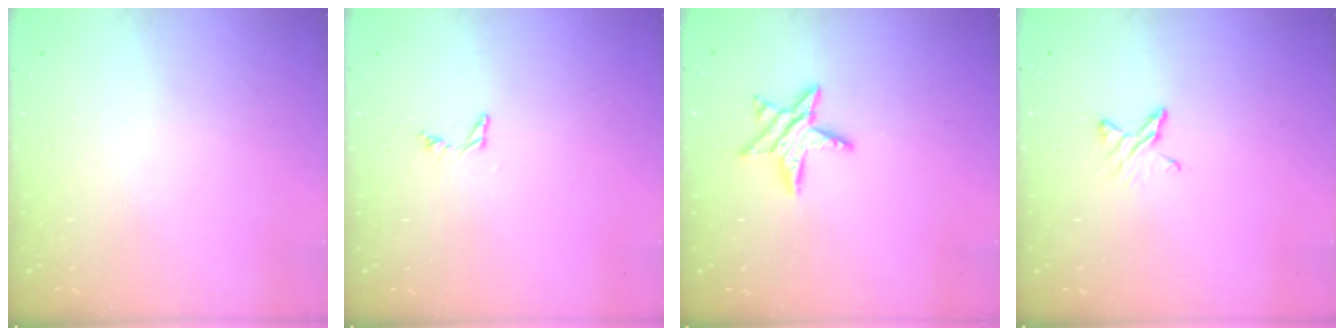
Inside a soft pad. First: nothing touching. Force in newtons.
{"total": 3.8, "press": 3.7, "slide": 0.4}
{"total": 8.2, "press": 8.2, "slide": 0.1}
{"total": 4.3, "press": 4.2, "slide": 0.5}